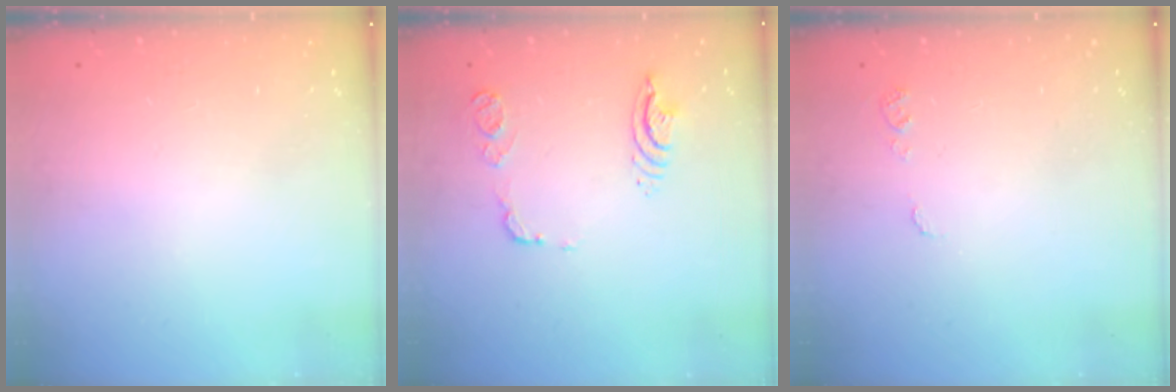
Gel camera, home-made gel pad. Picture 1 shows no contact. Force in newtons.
{"total": 10.8, "press": 10.7, "slide": 1.4}
{"total": 5.3, "press": 5.2, "slide": 0.5}